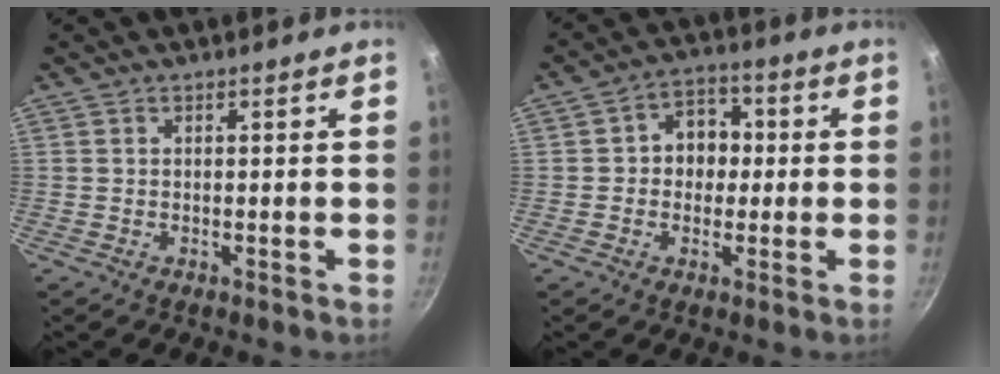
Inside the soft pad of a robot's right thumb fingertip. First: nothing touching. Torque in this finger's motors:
{"motor_torque": [-0.36, 0.54, -0.09, 0.02, 0.13]}